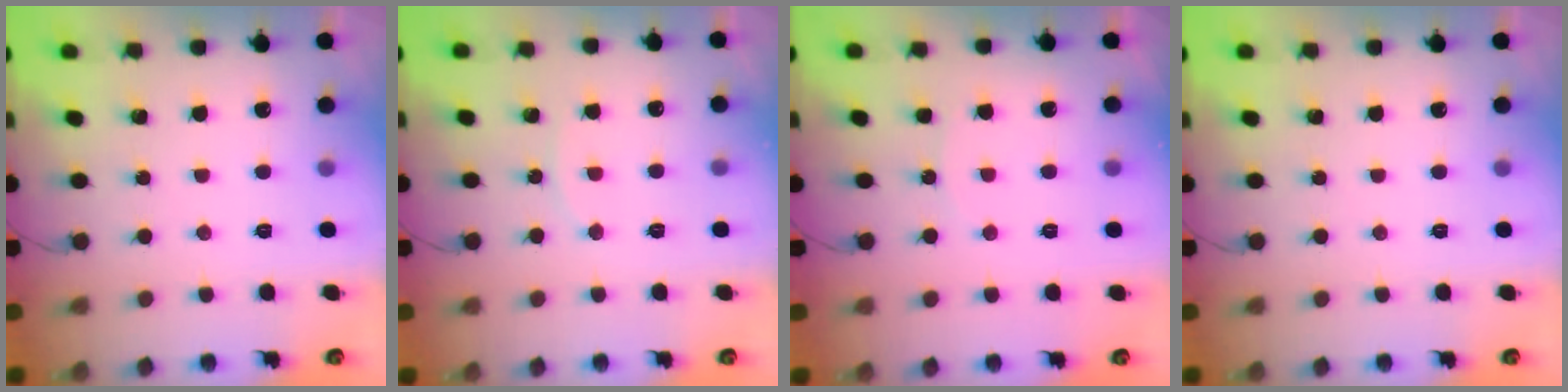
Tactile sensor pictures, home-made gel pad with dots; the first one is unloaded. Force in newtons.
{"total": 5.4, "press": 5.4, "slide": 0.1}
{"total": 4.4, "press": 4.4, "slide": 0.4}
{"total": 0.0}